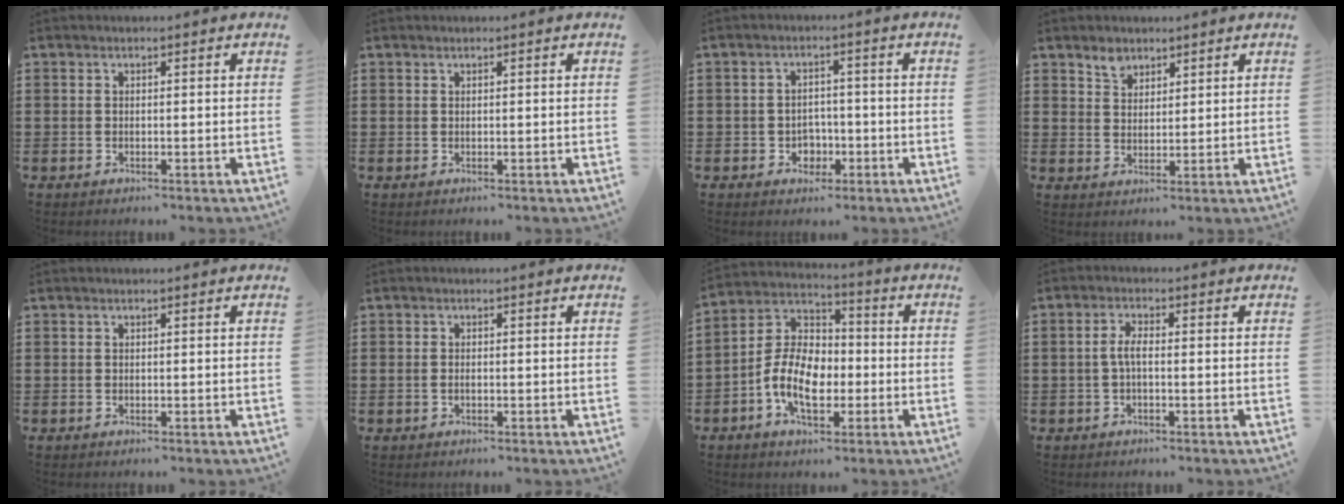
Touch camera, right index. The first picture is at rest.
{"total": 0.0}
{"total": 3.2, "force": [-1.3, 2.6, 1.3], "torque": [-0.030, 0.004, -0.028]}
{"total": 3.0, "force": [2.3, 1.8, 0.6], "torque": [-0.013, 0.002, 0.044]}
{"total": 0.0}
{"total": 0.7, "force": [-0.2, 0.4, 0.6], "torque": [-0.014, -0.002, -0.004]}
{"total": 10.1, "force": [-3.0, 6.2, 7.4], "torque": [-0.179, 0.005, -0.062]}
{"total": 2.8, "force": [-0.5, 0.9, 2.6], "torque": [-0.064, -0.002, -0.015]}